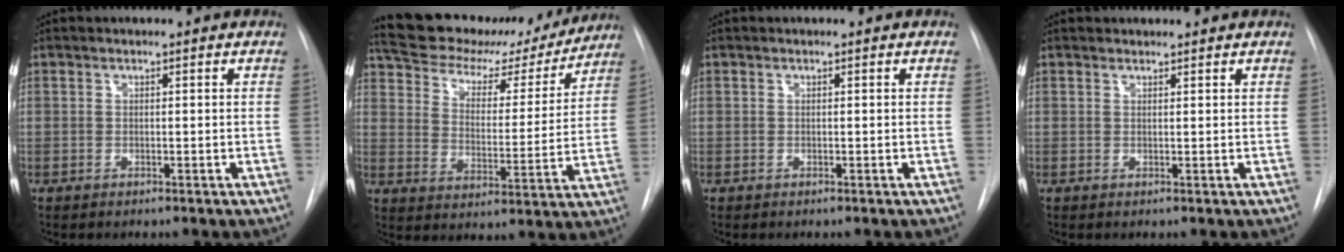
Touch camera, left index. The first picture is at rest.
{"total": 20.3, "force": [18.2, 6.3, 6.5], "torque": [-0.109, -0.006, 0.260]}
{"total": 0.0}
{"total": 0.7, "force": [0.6, 0.1, -0.1], "torque": [-0.002, 0.008, 0.013]}